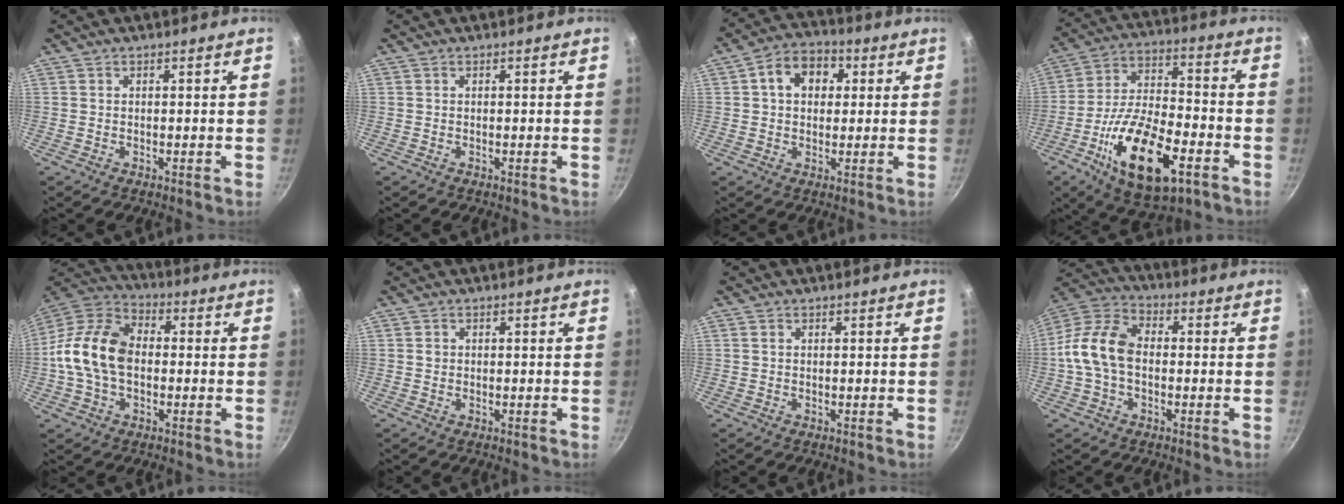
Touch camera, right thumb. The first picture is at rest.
{"total": 0.0}
{"total": 9.1, "force": [2.2, 6.8, 5.6], "torque": [-0.059, 0.015, 0.021]}
{"total": 21.0, "force": [-8.9, 9.2, 16.6], "torque": [-0.285, 0.029, -0.155]}
{"total": 14.9, "force": [-0.7, 10.2, 10.8], "torque": [-0.181, 0.034, -0.033]}
{"total": 0.8, "force": [0.1, 0.8, 0.3], "torque": [-0.002, 0.002, 0.001]}
{"total": 0.6, "force": [0.3, 0.4, 0.3], "torque": [-0.005, 0.001, 0.004]}
{"total": 12.0, "force": [-0.8, 8.1, 8.8], "torque": [-0.152, 0.037, -0.036]}